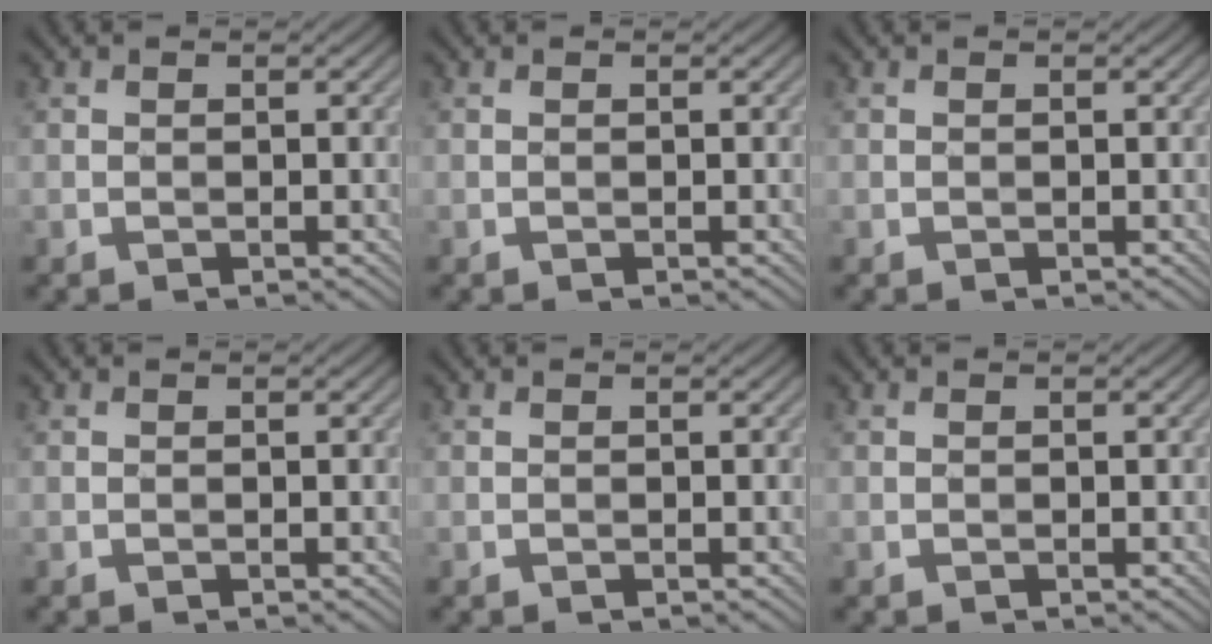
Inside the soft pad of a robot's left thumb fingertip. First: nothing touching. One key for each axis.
{"total": 0.0}
{"total": 0.0}
{"total": 0.0}
{"total": 0.0}
{"total": 0.0}